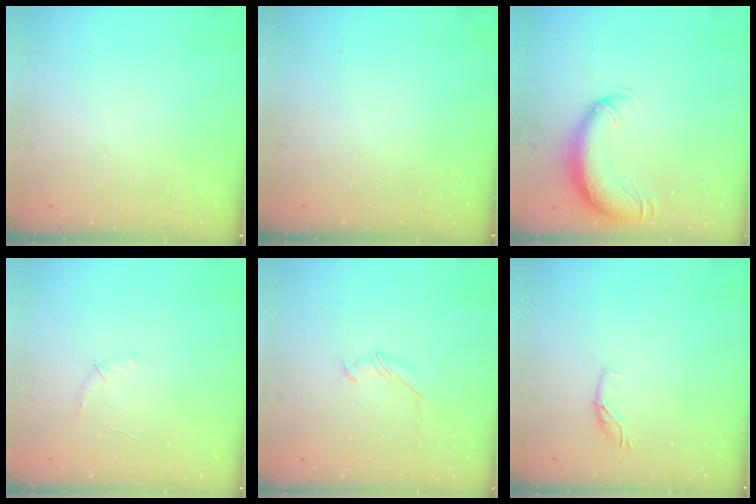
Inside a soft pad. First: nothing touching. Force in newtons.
{"total": 0.0}
{"total": 10.6, "press": 10.3, "slide": 2.5}
{"total": 5.0, "press": 4.8, "slide": 1.4}
{"total": 5.4, "press": 5.4, "slide": 1.0}
{"total": 6.1, "press": 6.1, "slide": 0.6}